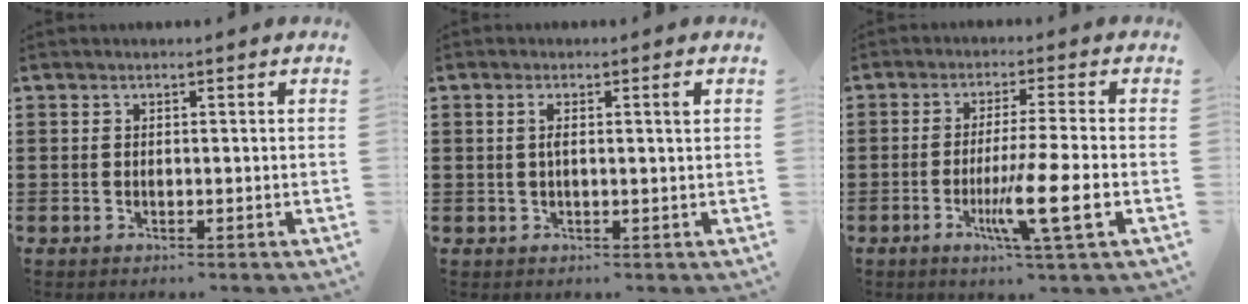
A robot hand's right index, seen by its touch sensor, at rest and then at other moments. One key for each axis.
{"total": 2.3, "fx": 0.5, "fy": 0.0, "fz": 2.2, "tx": -0.044, "ty": 0.000, "tz": 0.004}
{"total": 9.2, "fx": -2.7, "fy": -0.2, "fz": 8.8, "tx": -0.159, "ty": -0.021, "tz": -0.047}